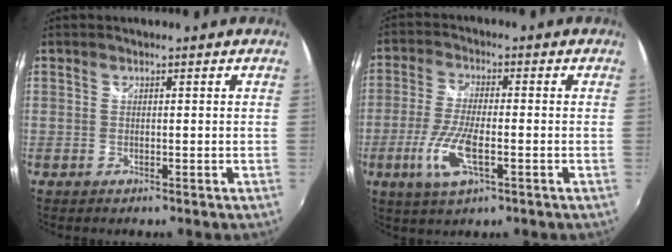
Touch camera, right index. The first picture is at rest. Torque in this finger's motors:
{"motor_torque": [1.39, -0.27, 0.66, 0.08]}